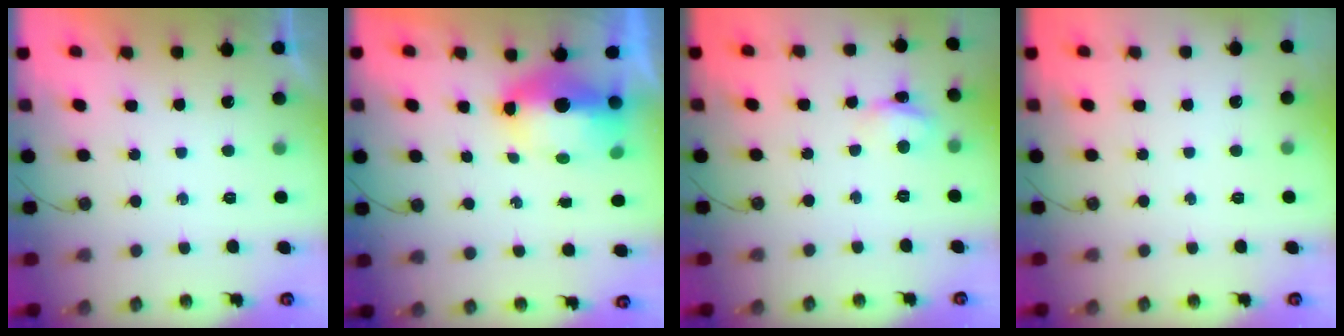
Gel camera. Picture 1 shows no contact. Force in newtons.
{"total": 12.8, "press": 9.6, "slide": 8.5}
{"total": 3.8, "press": 3.8, "slide": 0.3}
{"total": 0.0}